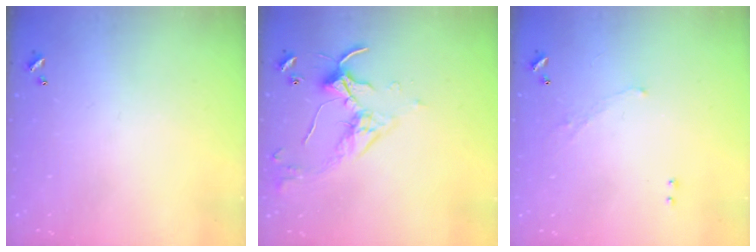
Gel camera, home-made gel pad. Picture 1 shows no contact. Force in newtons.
{"total": 3.8, "press": 3.8, "slide": 0.3}
{"total": 0.8, "press": 0.6, "slide": 0.5}